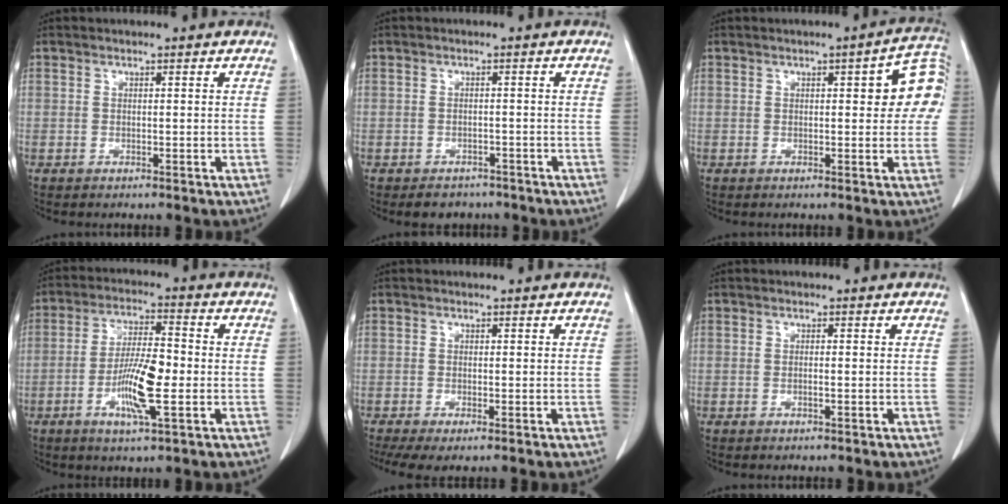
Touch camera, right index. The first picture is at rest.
{"total": 3.5, "force": [-2.7, 2.2, 0.4], "torque": [-0.003, 0.007, -0.035]}
{"total": 7.6, "force": [1.5, 2.2, 7.2], "torque": [-0.077, 0.021, 0.010]}
{"total": 9.7, "force": [-2.3, 1.5, 9.3], "torque": [-0.174, -0.003, -0.046]}
{"total": 4.6, "force": [-2.9, 1.3, 3.4], "torque": [-0.063, -0.011, -0.051]}
{"total": 0.6, "force": [-0.1, 0.0, 0.6], "torque": [-0.013, 0.001, -0.002]}